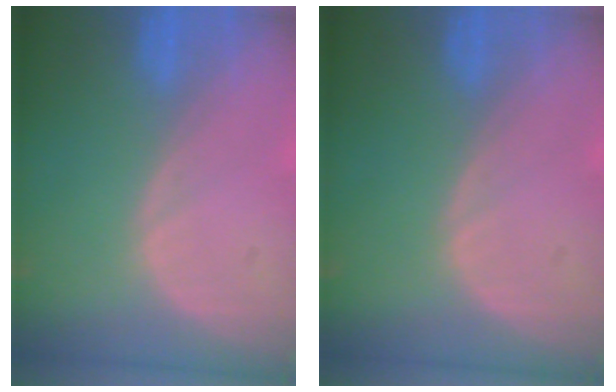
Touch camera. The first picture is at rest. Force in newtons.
{"total": 0.0}